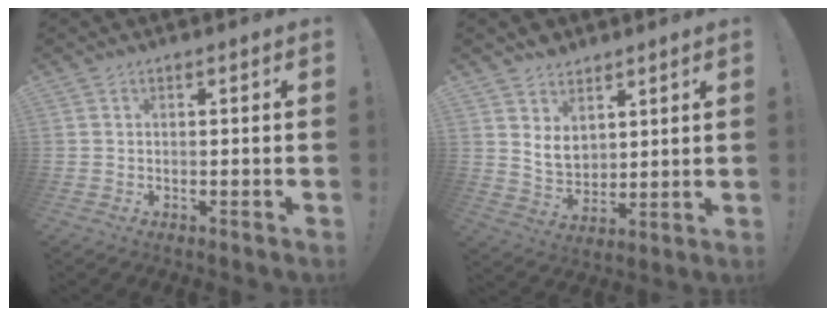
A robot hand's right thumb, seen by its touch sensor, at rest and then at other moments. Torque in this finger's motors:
{"motor_torque": [-0.01, 0.09, 0.08, -0.08, 0.00]}